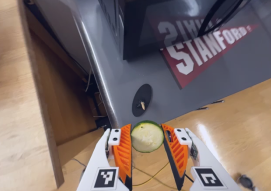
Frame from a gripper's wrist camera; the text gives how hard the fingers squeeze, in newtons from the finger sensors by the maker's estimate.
{"total": 8.9, "left": 9.2, "right": 8.6}